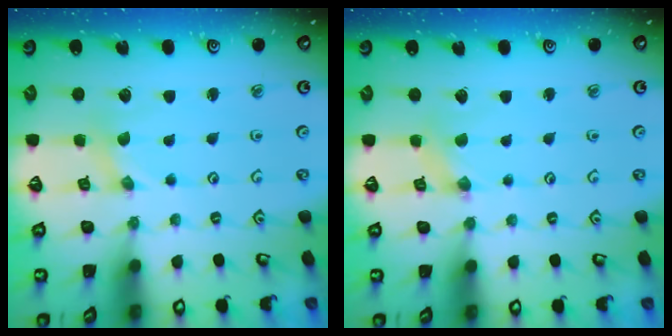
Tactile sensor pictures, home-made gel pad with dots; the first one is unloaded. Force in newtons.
{"total": 0.0}